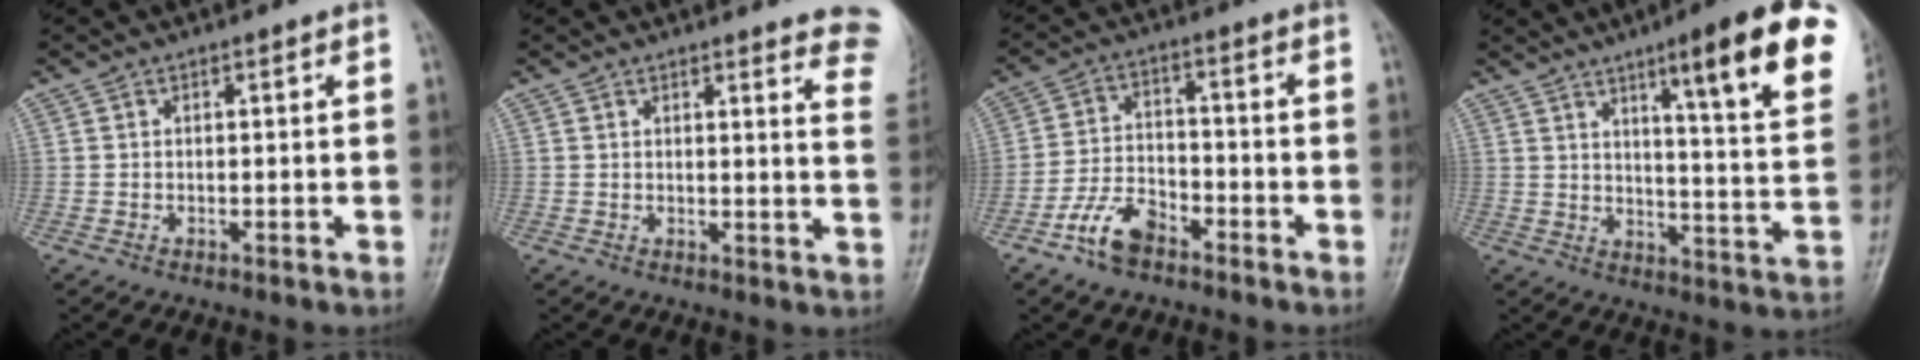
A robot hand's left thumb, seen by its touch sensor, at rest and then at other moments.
{"total": 10.8, "force": [9.5, 1.7, 4.7], "torque": [-0.019, -0.060, 0.081]}
{"total": 7.6, "force": [-4.9, 4.0, 4.2], "torque": [-0.076, 0.027, -0.097]}
{"total": 19.7, "force": [10.5, 2.6, 16.4], "torque": [-0.194, -0.041, 0.143]}